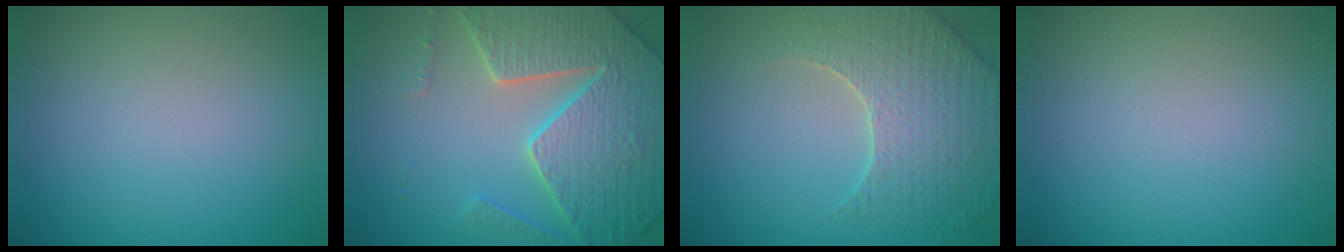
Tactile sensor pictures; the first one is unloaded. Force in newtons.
{"total": 7.5, "press": 7.3, "slide": 2.0}
{"total": 5.1, "press": 4.9, "slide": 1.6}
{"total": 0.0}